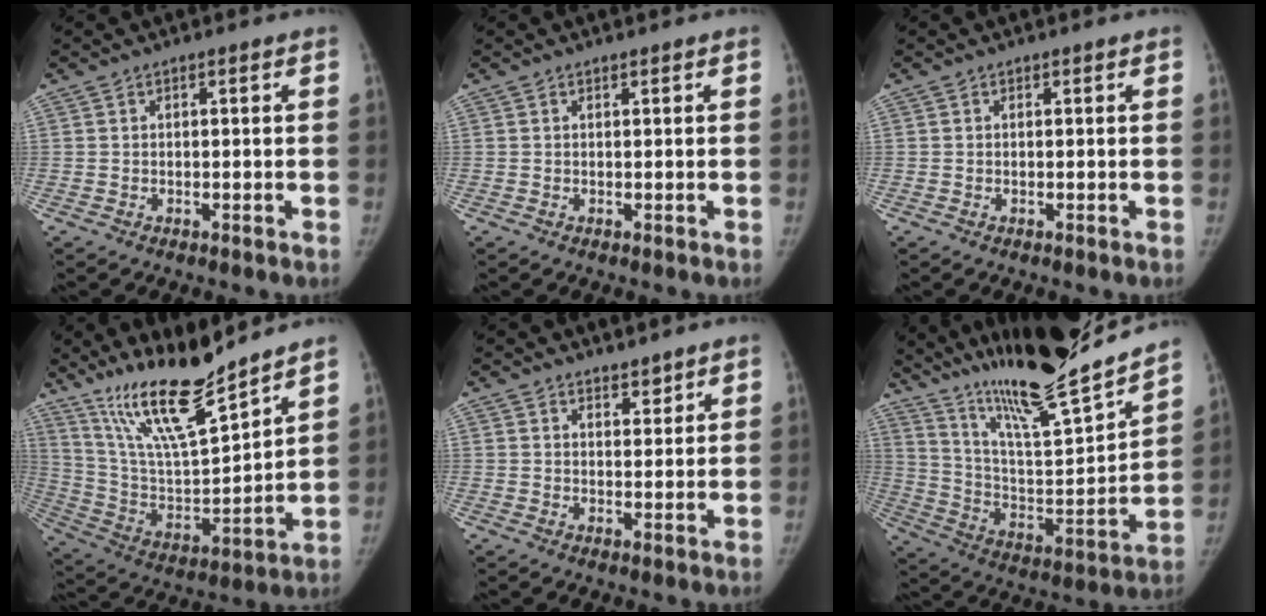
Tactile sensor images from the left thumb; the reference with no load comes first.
{"total": 0.0}
{"total": 0.0}
{"total": 17.6, "force": [14.4, 2.3, 9.9], "torque": [-0.155, -0.087, 0.275]}
{"total": 2.6, "force": [2.3, 1.1, 0.5], "torque": [0.010, -0.020, 0.035]}
{"total": 26.7, "force": [22.3, 2.3, 14.5], "torque": [-0.216, -0.108, 0.363]}